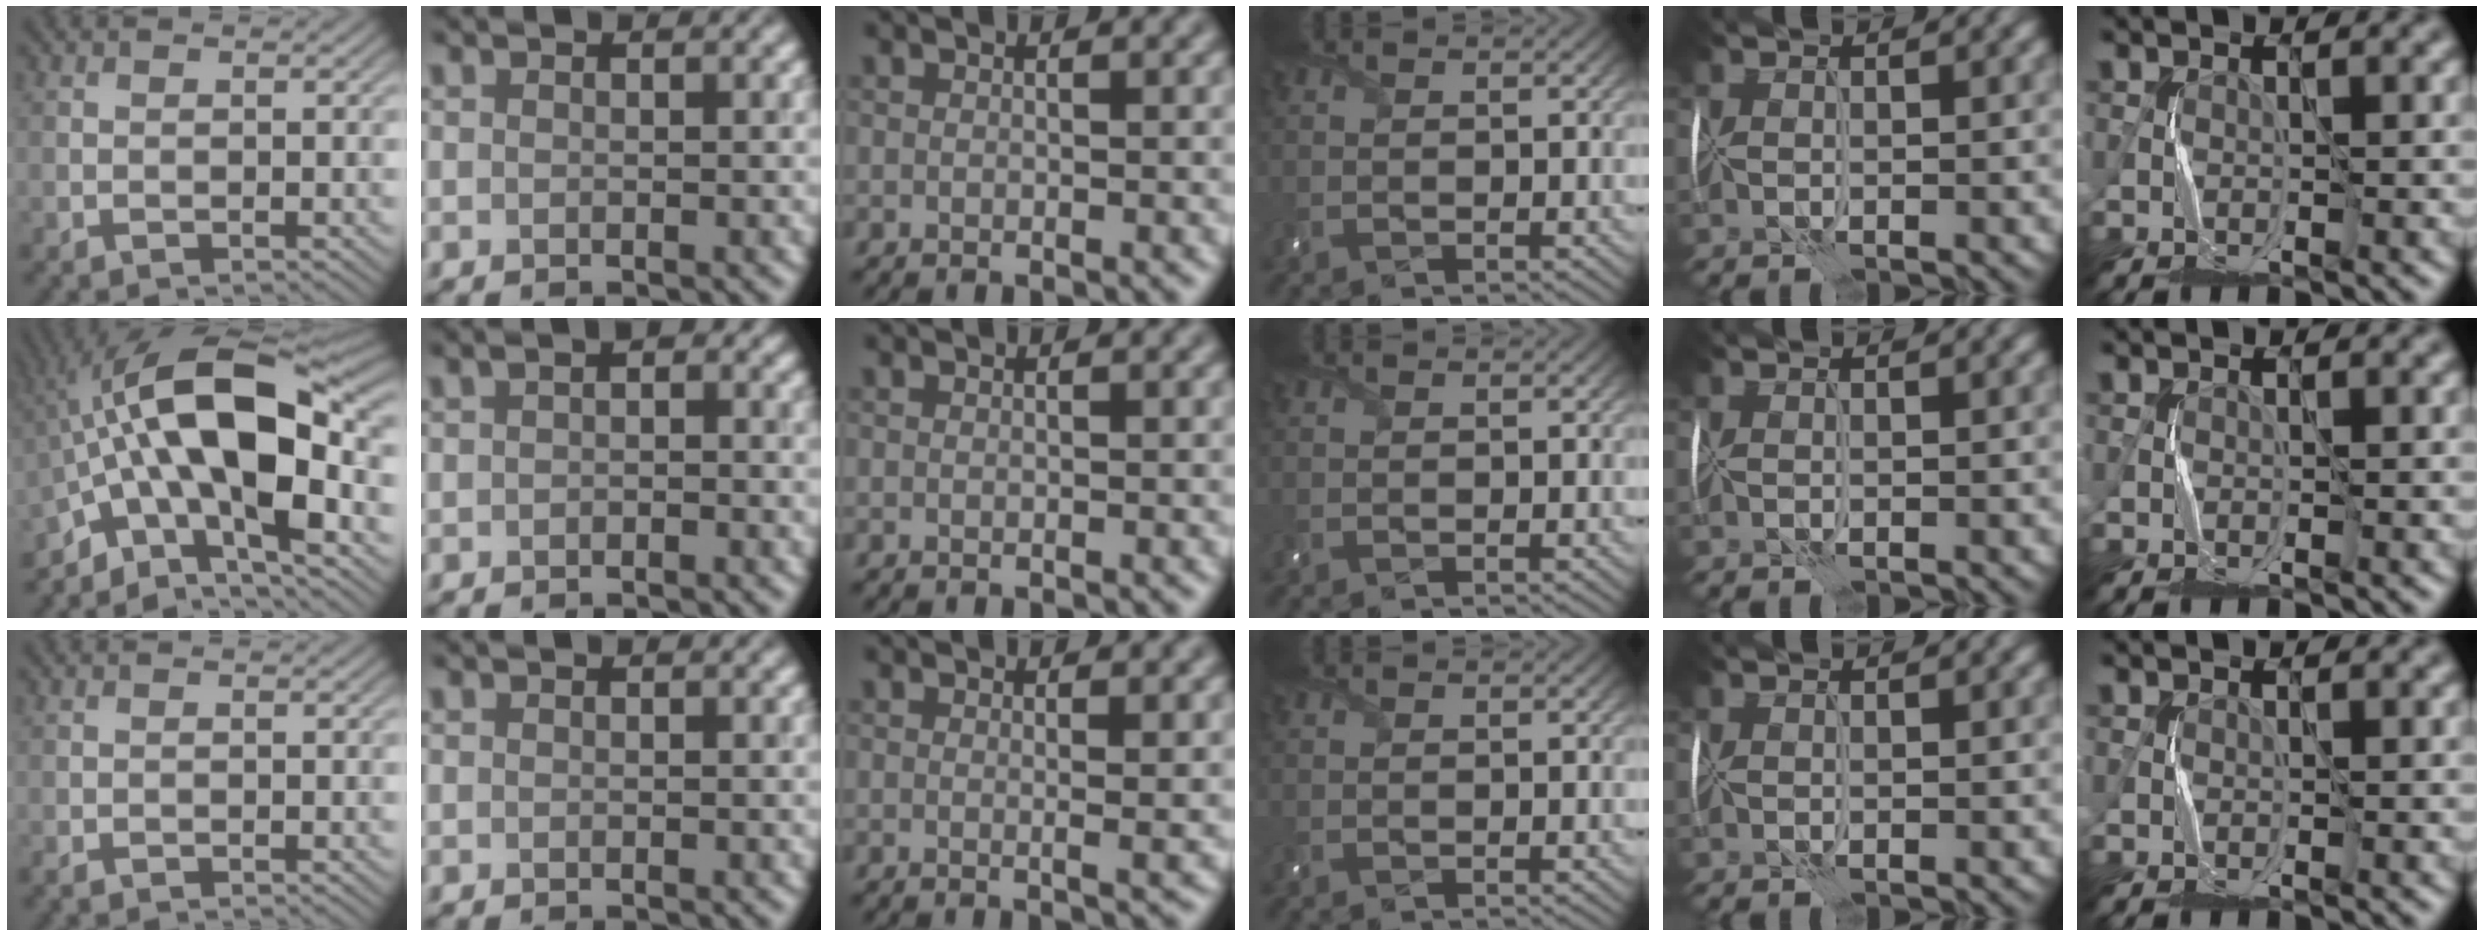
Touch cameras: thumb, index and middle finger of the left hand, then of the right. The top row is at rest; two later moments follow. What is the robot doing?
{"motion": "wrap", "object": "cellophane"}